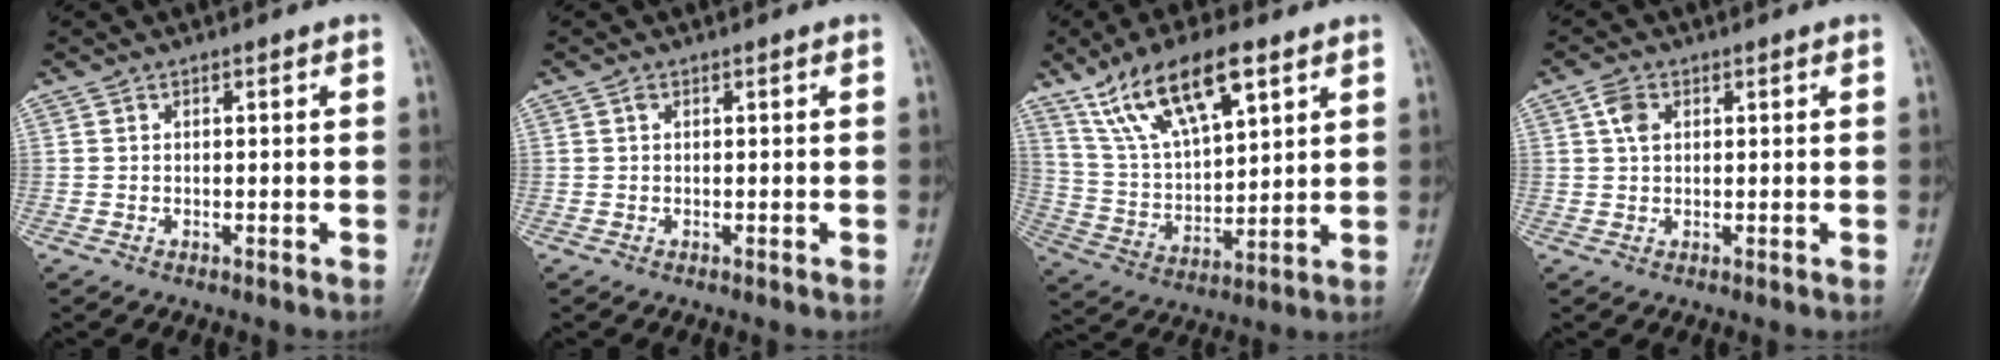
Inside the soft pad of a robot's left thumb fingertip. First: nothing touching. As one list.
[{"total": 0.5, "force": [0.2, 0.3, 0.4], "torque": [-0.006, 0.001, 0.001]}, {"total": 16.6, "force": [9.7, 6.4, 12.0], "torque": [-0.196, -0.024, 0.187]}, {"total": 3.0, "force": [1.0, 2.0, 2.0], "torque": [-0.032, 0.004, 0.016]}]